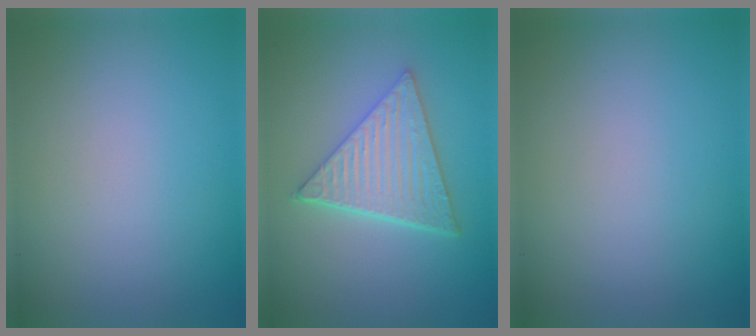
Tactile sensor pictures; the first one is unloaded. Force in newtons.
{"total": 6.1, "press": 4.5, "slide": 4.1}
{"total": 0.0}